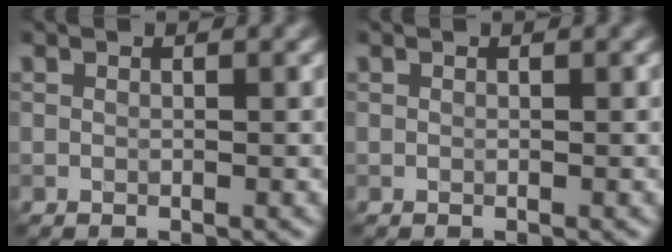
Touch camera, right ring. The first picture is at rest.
{"total": 0.0}